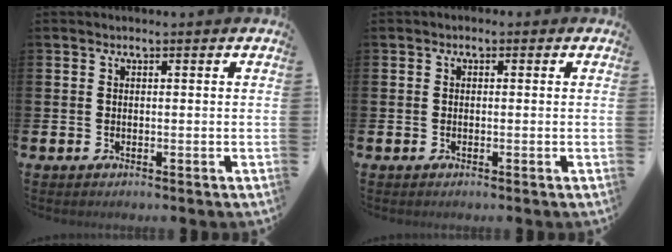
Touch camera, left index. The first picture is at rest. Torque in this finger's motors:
{"motor_torque": [0.32, -0.57, -0.26, 0.10]}